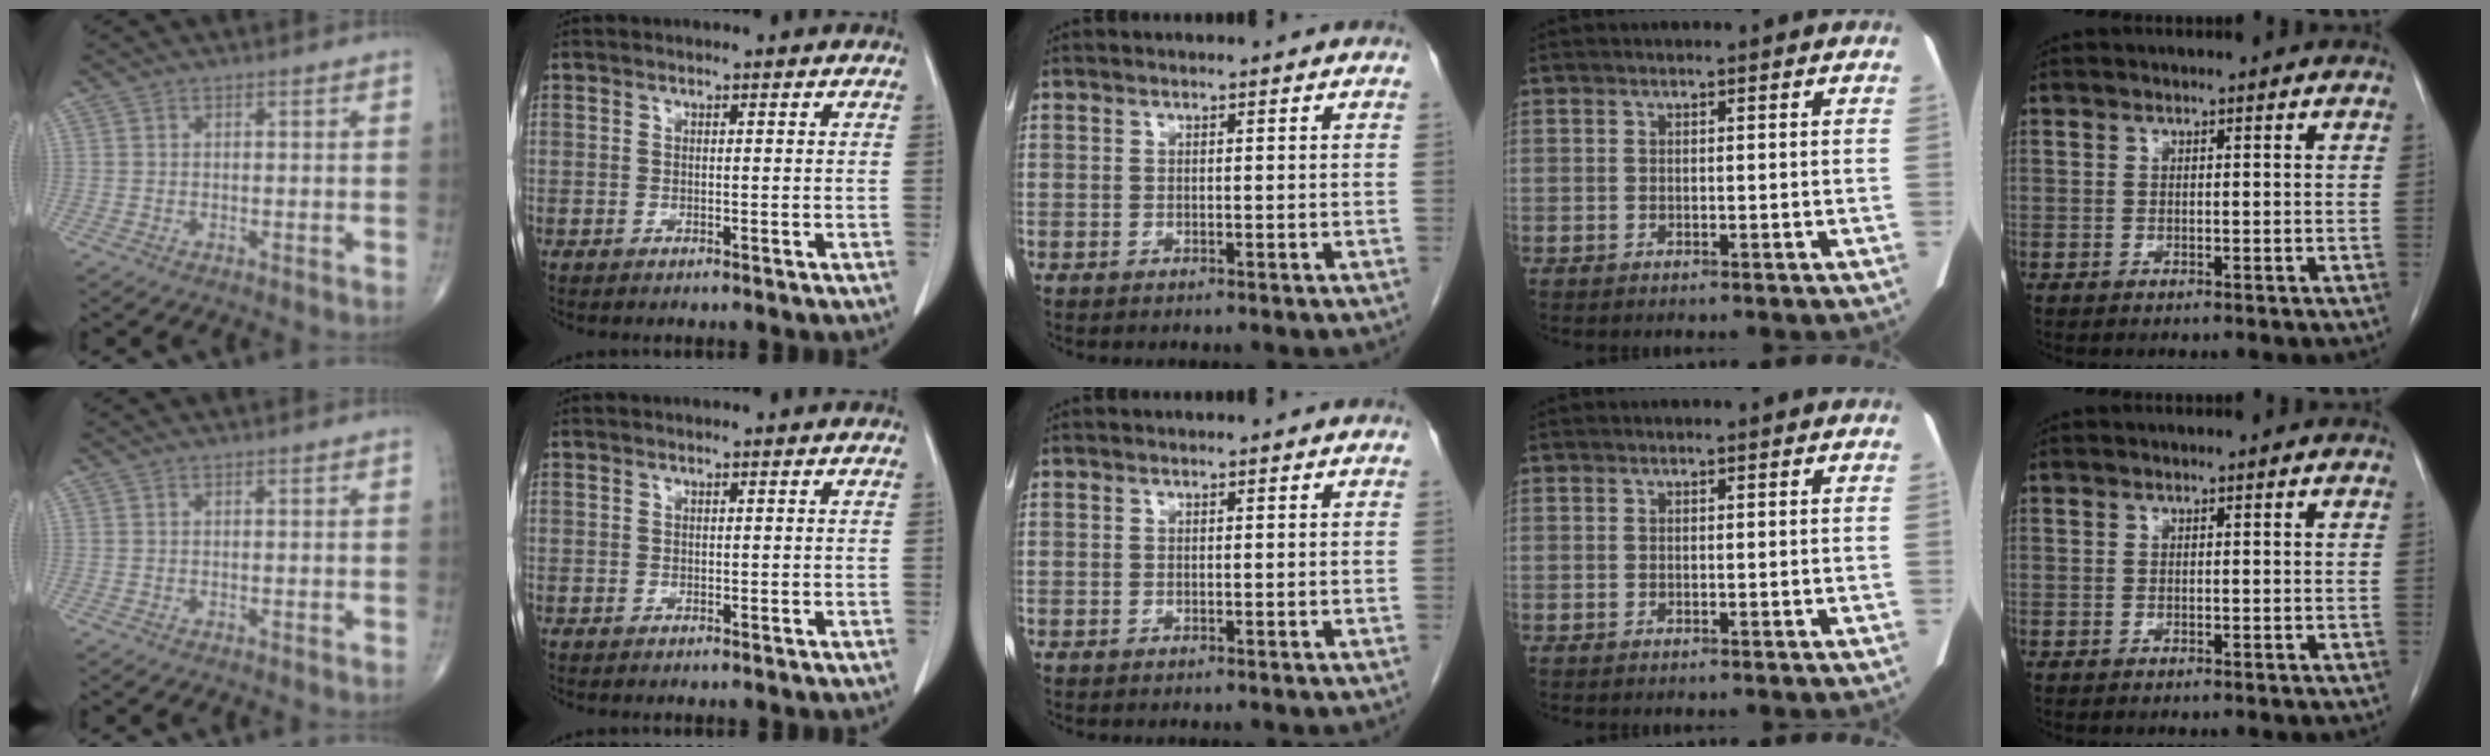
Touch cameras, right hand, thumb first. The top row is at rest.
{}